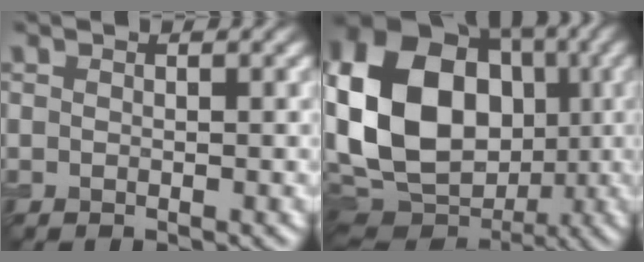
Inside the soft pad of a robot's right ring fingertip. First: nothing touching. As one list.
[{"total": 16.8, "force": [-0.5, 13.0, 10.6], "torque": [-0.224, 0.007, -0.002]}]